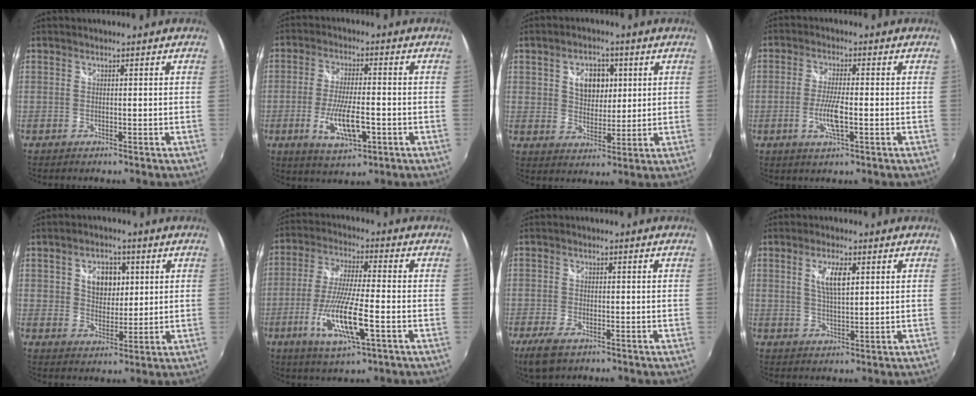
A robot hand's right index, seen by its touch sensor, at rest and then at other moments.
{"total": 9.5, "force": [-3.1, 2.8, 8.5], "torque": [-0.166, -0.016, -0.051]}
{"total": 8.4, "force": [2.6, 6.0, 5.3], "torque": [-0.089, 0.012, 0.046]}
{"total": 5.9, "force": [-1.6, 1.1, 5.5], "torque": [-0.111, -0.008, -0.031]}
{"total": 8.3, "force": [2.4, 6.1, 5.1], "torque": [-0.089, 0.012, 0.043]}
{"total": 13.8, "force": [-4.9, 2.6, 12.7], "torque": [-0.258, -0.022, -0.088]}
{"total": 5.8, "force": [-3.7, 2.6, 3.6], "torque": [-0.089, -0.019, -0.067]}
{"total": 5.4, "force": [1.8, 1.8, 4.7], "torque": [-0.085, 0.000, 0.035]}